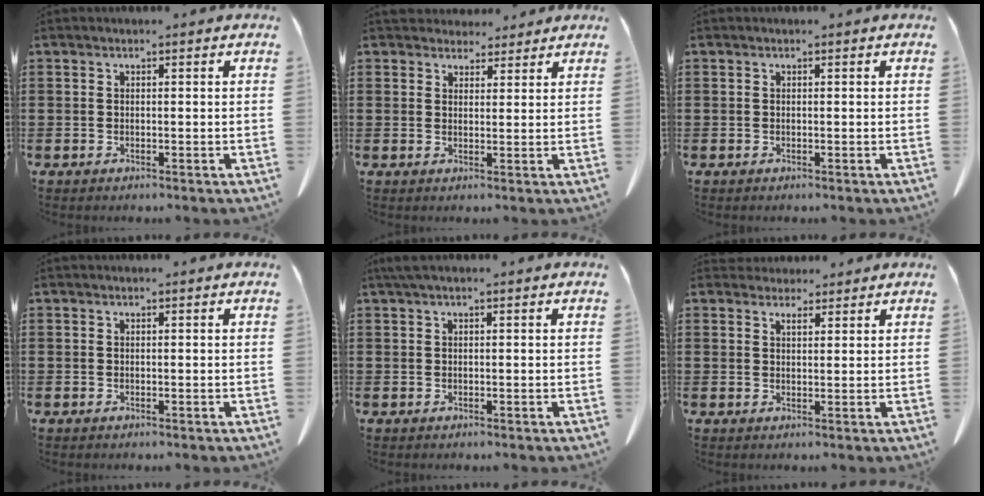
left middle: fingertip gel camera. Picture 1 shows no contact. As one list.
[{"total": 3.4, "force": [3.2, 1.3, 0.2], "torque": [-0.005, -0.007, 0.060]}, {"total": 0.0}, {"total": 0.0}, {"total": 1.0, "force": [0.5, 0.1, 0.9], "torque": [-0.020, 0.000, 0.010]}, {"total": 2.1, "force": [1.9, 0.8, 0.4], "torque": [-0.003, -0.003, 0.036]}]